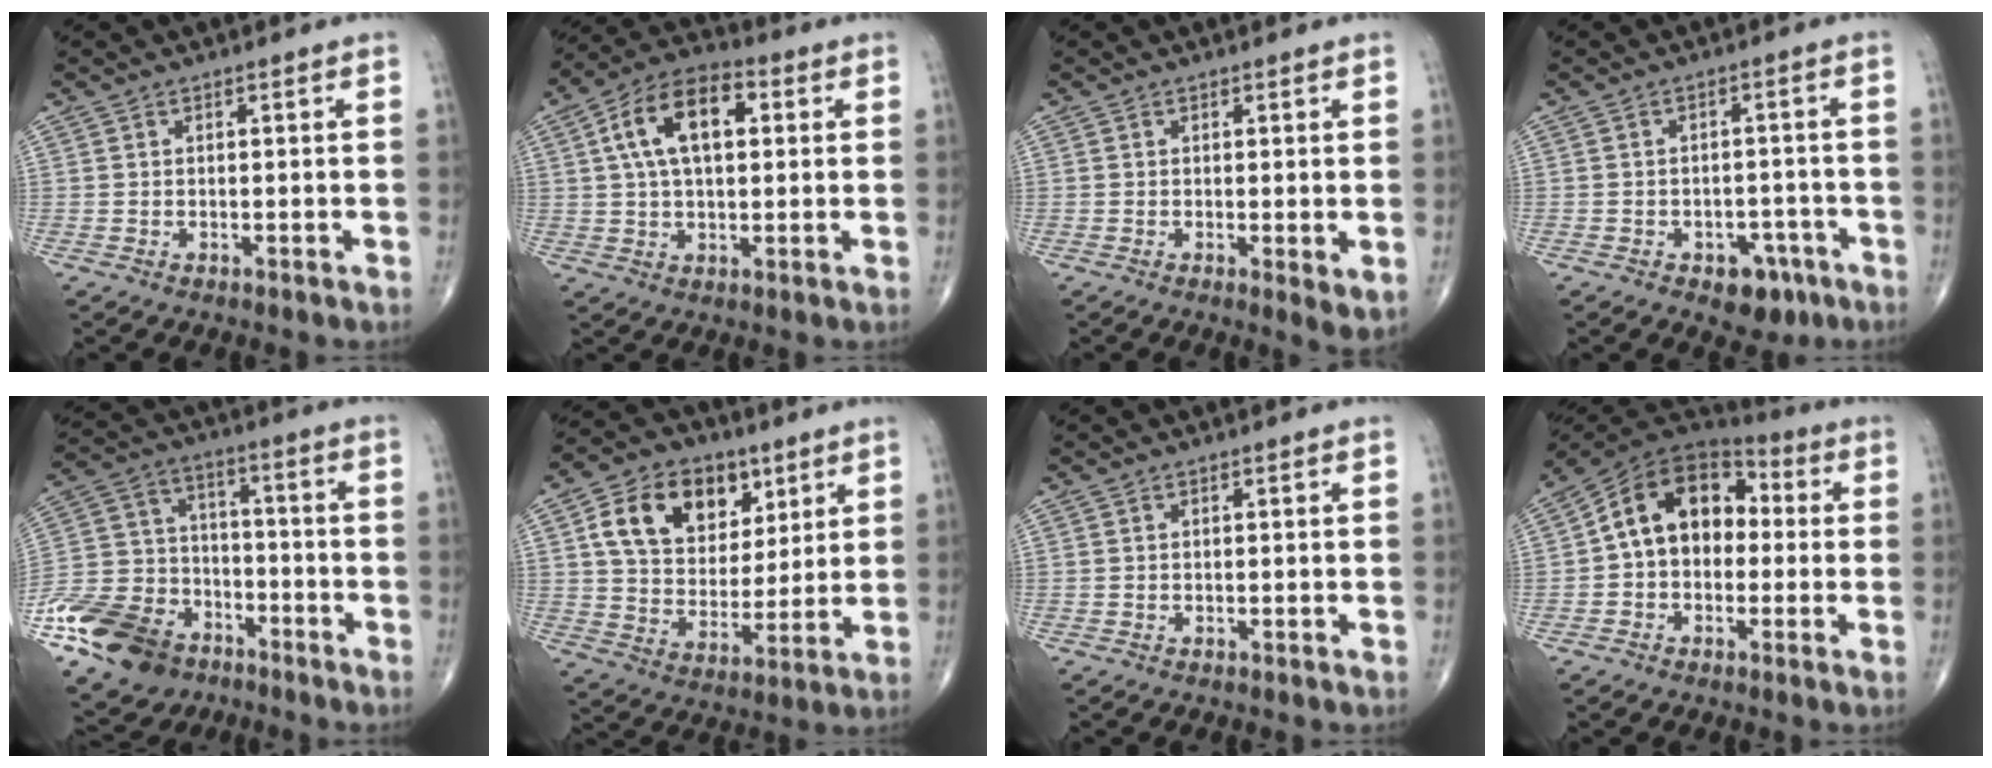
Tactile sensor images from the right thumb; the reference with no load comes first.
{"total": 13.6, "force": [3.3, 7.4, 10.9], "torque": [-0.184, 0.023, 0.052]}
{"total": 3.0, "force": [-0.1, 0.9, 2.9], "torque": [-0.046, -0.014, -0.004]}
{"total": 6.3, "force": [-3.5, 4.1, 3.4], "torque": [-0.017, 0.026, -0.042]}
{"total": 18.7, "force": [-11.2, 12.5, 8.3], "torque": [-0.150, 0.058, -0.202]}
{"total": 17.1, "force": [6.9, 12.1, 9.9], "torque": [-0.133, -0.017, 0.123]}
{"total": 0.0}
{"total": 14.3, "force": [0.6, 10.3, 9.9], "torque": [-0.125, 0.045, -0.007]}